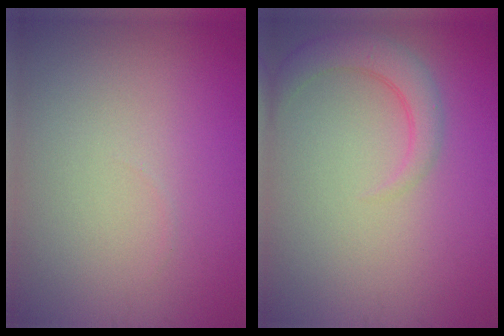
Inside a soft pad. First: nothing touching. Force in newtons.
{"total": 3.0, "press": 3.0, "slide": 0.3}